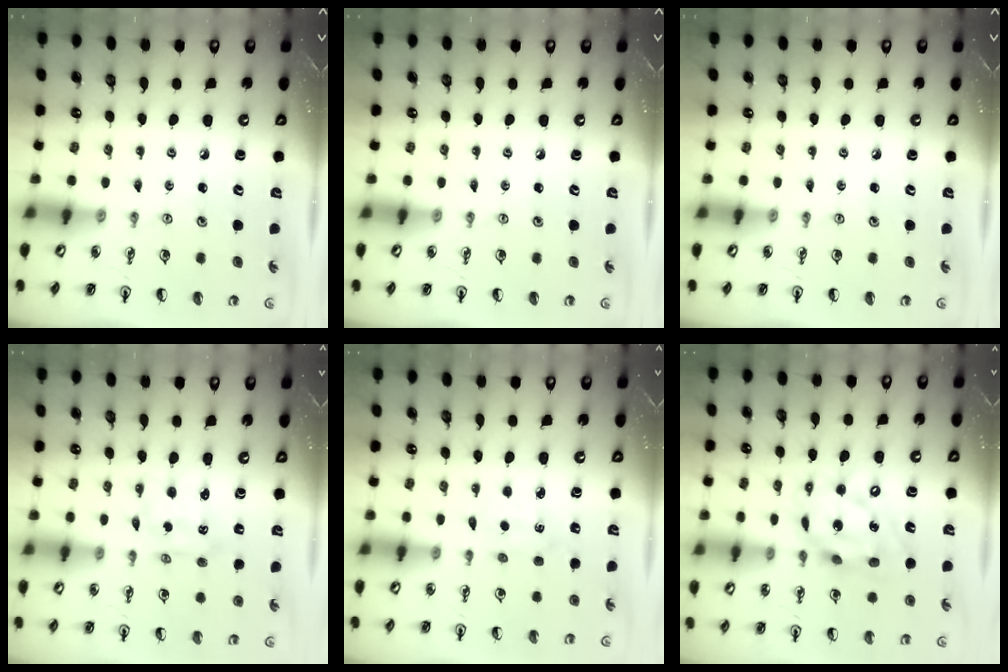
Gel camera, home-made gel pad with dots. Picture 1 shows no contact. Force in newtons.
{"total": 0.0}
{"total": 0.0}
{"total": 0.7, "press": 0.7, "slide": 0.1}
{"total": 2.2, "press": 2.2, "slide": 0.4}
{"total": 15.0, "press": 15.0, "slide": 1.1}